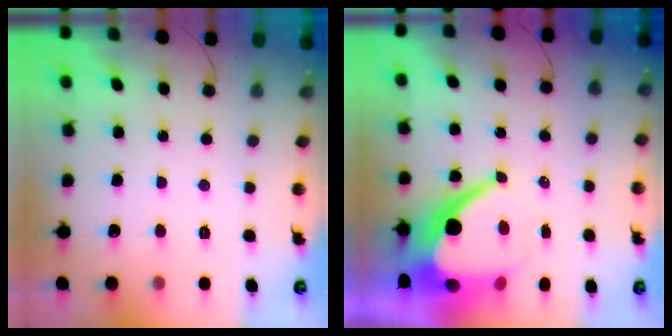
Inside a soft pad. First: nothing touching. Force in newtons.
{"total": 14.3, "press": 14.2, "slide": 1.1}